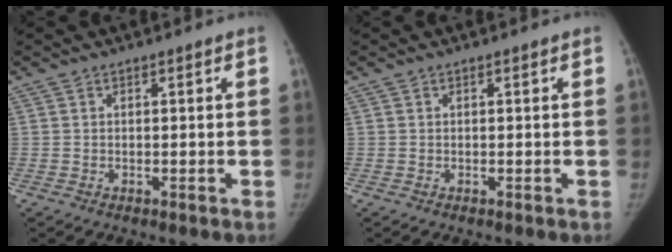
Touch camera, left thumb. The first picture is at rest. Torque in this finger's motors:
{"motor_torque": [0.13, -0.02, 0.12, -0.38, 0.02]}